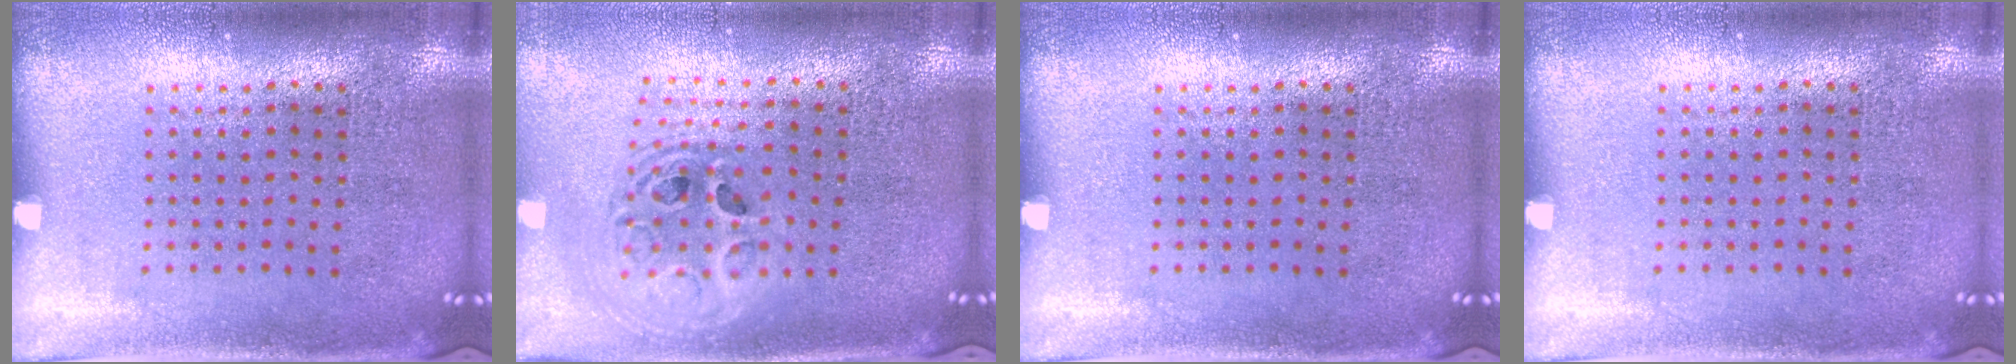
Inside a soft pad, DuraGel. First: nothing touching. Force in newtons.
{"total": 2.1, "press": 1.7, "slide": 1.3}
{"total": 0.0}
{"total": 0.0}